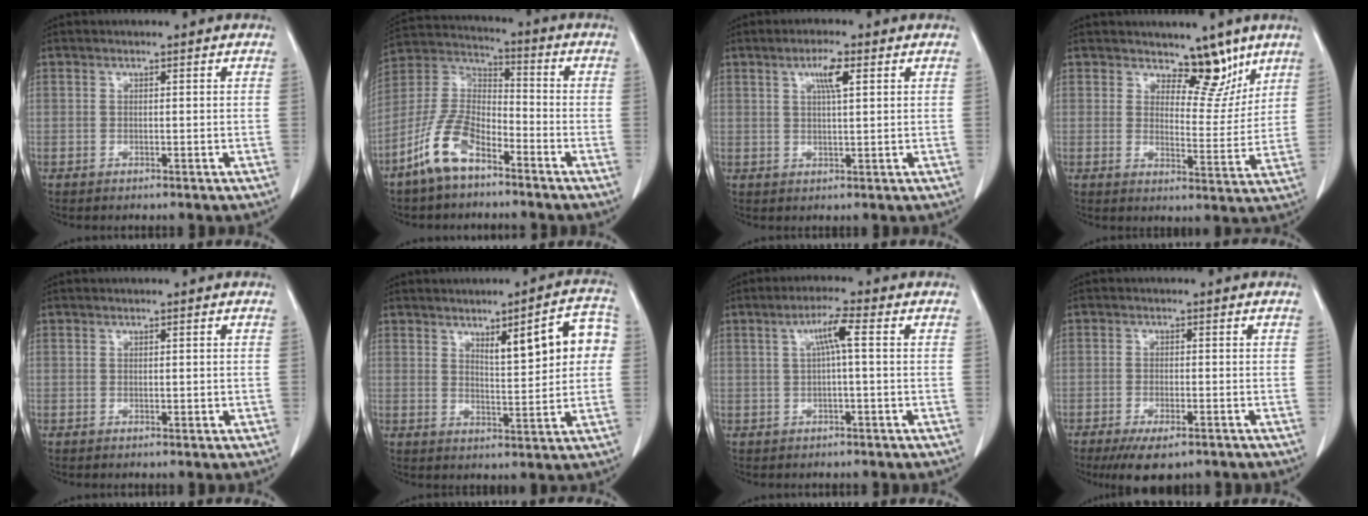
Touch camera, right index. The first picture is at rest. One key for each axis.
{"total": 11.0, "fx": -6.9, "fy": 4.4, "fz": 7.2, "tx": -0.169, "ty": 0.002, "tz": -0.141}
{"total": 3.9, "fx": 1.7, "fy": 0.5, "fz": 3.5, "tx": -0.064, "ty": 0.001, "tz": 0.028}
{"total": 6.9, "fx": 5.2, "fy": 3.2, "fz": 3.2, "tx": -0.022, "ty": -0.014, "tz": 0.077}
{"total": 0.8, "fx": 0.0, "fy": 0.5, "fz": 0.6, "tx": -0.007, "ty": -0.001, "tz": 0.003}
{"total": 9.6, "fx": 2.6, "fy": 2.0, "fz": 9.0, "tx": -0.120, "ty": 0.016, "tz": 0.038}
{"total": 4.0, "fx": 0.8, "fy": 0.1, "fz": 3.9, "tx": -0.072, "ty": 0.012, "tz": 0.014}
{"total": 6.0, "fx": -4.2, "fy": 1.8, "fz": 3.9, "tx": -0.061, "ty": -0.011, "tz": -0.064}